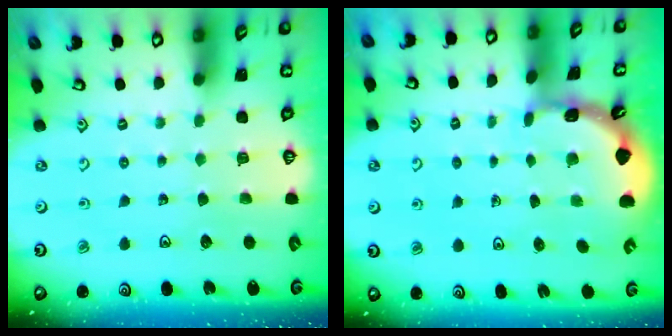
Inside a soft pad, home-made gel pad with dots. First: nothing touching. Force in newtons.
{"total": 1.8, "press": 1.8, "slide": 0.1}